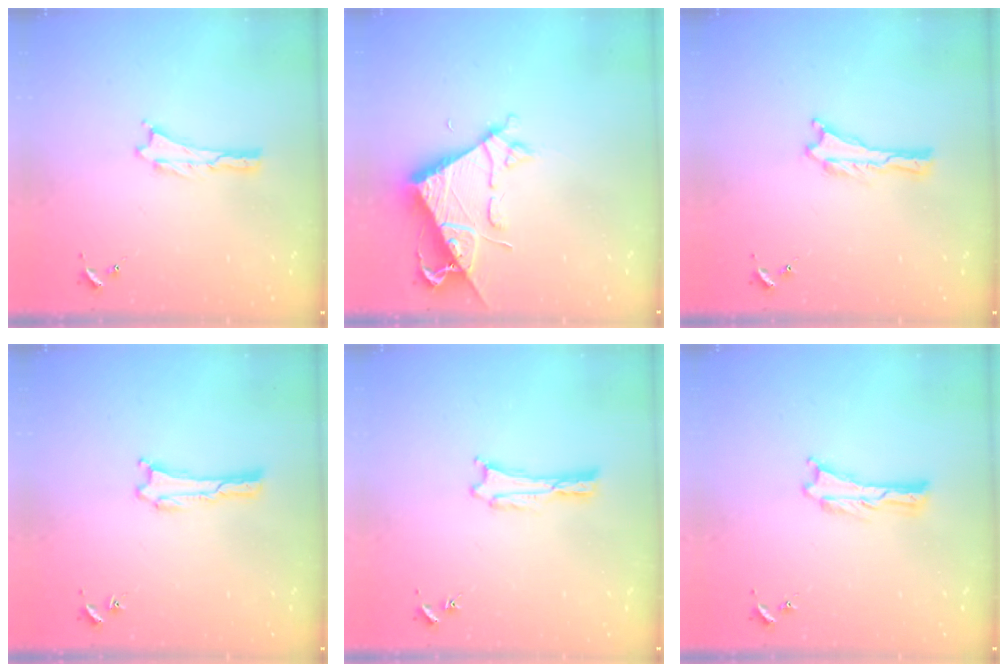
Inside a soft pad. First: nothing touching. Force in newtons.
{"total": 7.3, "press": 7.3, "slide": 0.6}
{"total": 0.0}
{"total": 0.0}
{"total": 0.0}
{"total": 0.0}